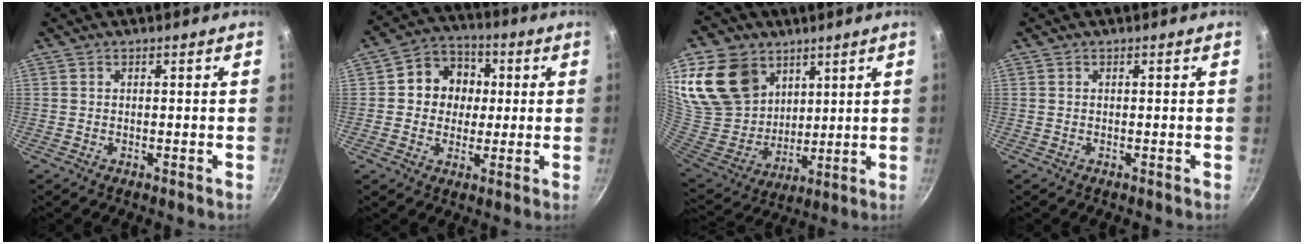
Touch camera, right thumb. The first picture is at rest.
{"total": 10.1, "force": [1.2, 9.0, 4.4], "torque": [-0.028, 0.011, 0.003]}
{"total": 20.1, "force": [10.3, 14.7, 9.1], "torque": [-0.159, -0.055, 0.205]}
{"total": 0.0}